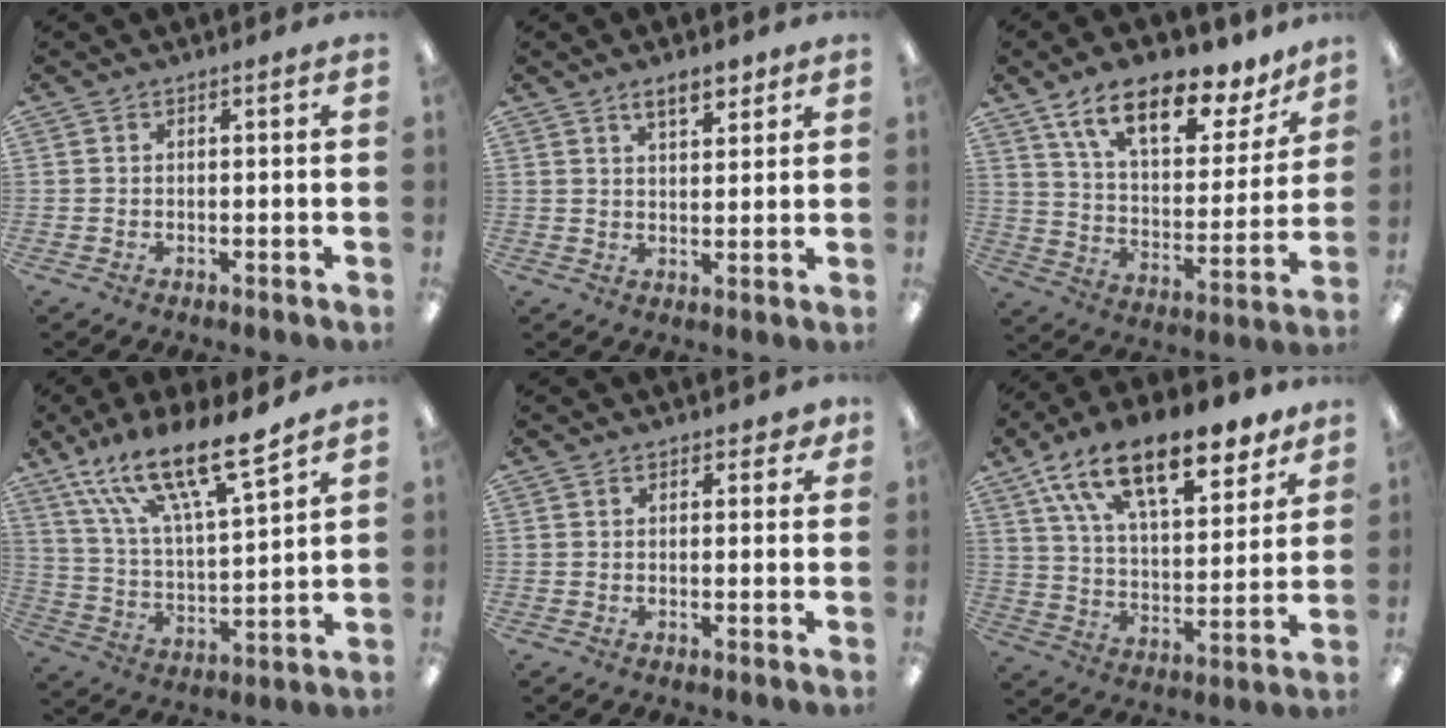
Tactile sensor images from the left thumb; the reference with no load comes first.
{"total": 5.6, "force": [4.0, 2.5, 3.1], "torque": [-0.035, -0.014, 0.066]}
{"total": 18.0, "force": [12.4, 7.2, 10.9], "torque": [-0.181, -0.076, 0.212]}
{"total": 19.4, "force": [14.4, 4.6, 12.1], "torque": [-0.214, -0.092, 0.246]}
{"total": 2.3, "force": [1.4, 1.4, 1.1], "torque": [-0.007, -0.003, 0.022]}
{"total": 19.9, "force": [13.7, 8.0, 11.9], "torque": [-0.204, -0.072, 0.238]}